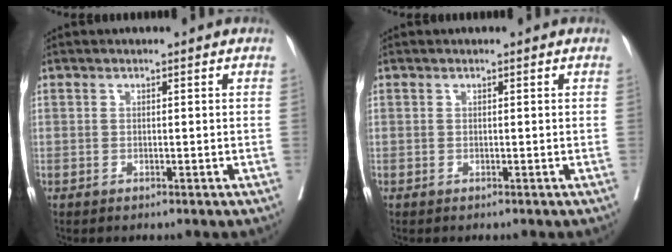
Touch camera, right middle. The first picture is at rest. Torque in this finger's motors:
{"motor_torque": [0.00, 0.00, 0.00, 0.00]}